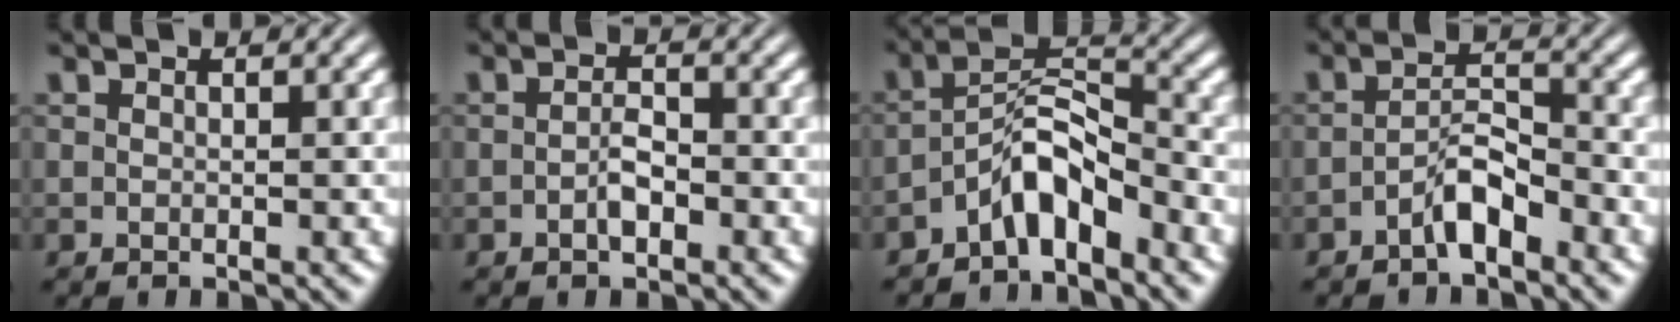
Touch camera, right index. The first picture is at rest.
{"total": 1.6, "force": [-1.0, 0.2, 1.3], "torque": [-0.015, -0.003, -0.015]}
{"total": 4.6, "force": [-2.4, 1.8, 3.5], "torque": [-0.046, -0.012, -0.036]}
{"total": 2.9, "force": [-2.3, 0.2, 1.7], "torque": [-0.011, -0.005, -0.038]}